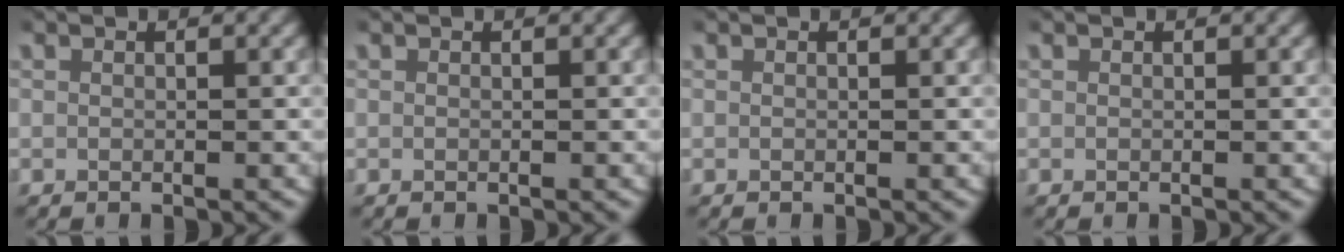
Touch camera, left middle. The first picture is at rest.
{"total": 0.0}
{"total": 0.0}
{"total": 0.0}